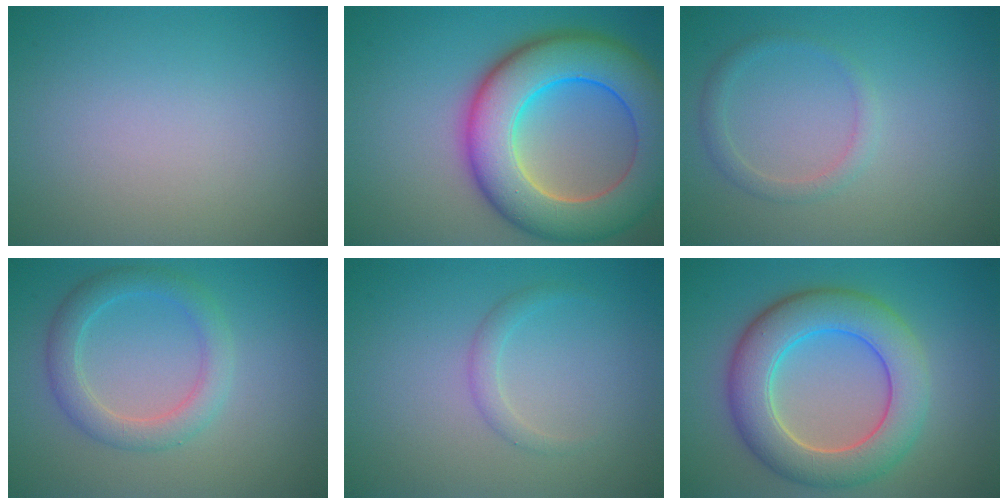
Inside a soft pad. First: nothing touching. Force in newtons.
{"total": 11.6, "press": 11.6, "slide": 0.5}
{"total": 1.5, "press": 1.5, "slide": 0.1}
{"total": 3.4, "press": 3.4, "slide": 0.2}
{"total": 1.2, "press": 1.2, "slide": 0.0}
{"total": 7.9, "press": 7.9, "slide": 0.6}